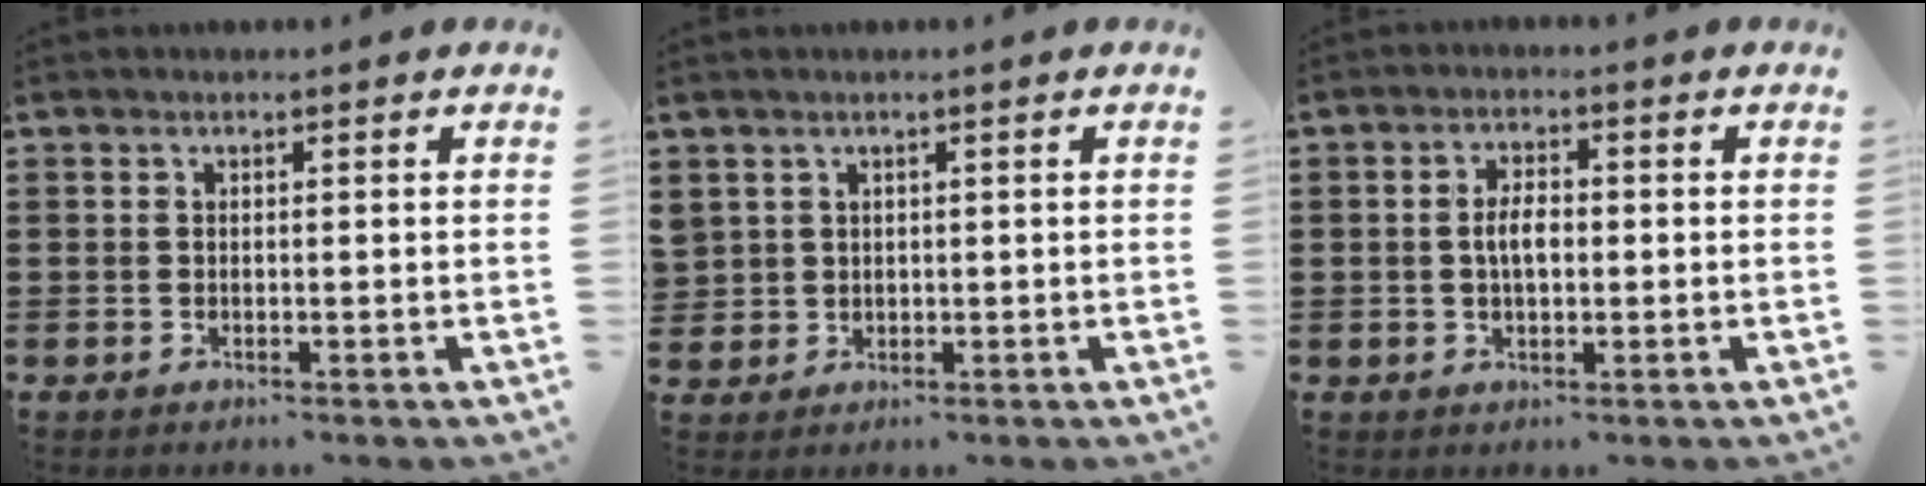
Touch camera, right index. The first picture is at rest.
{"total": 1.7, "force": [1.0, 1.4, 0.0], "torque": [-0.008, 0.006, 0.020]}
{"total": 3.5, "force": [-0.1, 1.6, 3.1], "torque": [-0.060, 0.004, -0.003]}